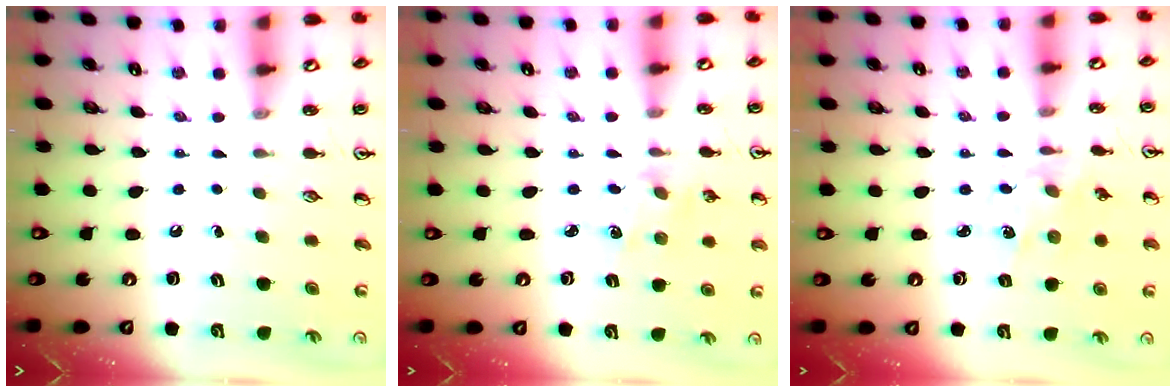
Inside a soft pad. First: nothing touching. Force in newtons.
{"total": 2.5, "press": 2.4, "slide": 0.4}
{"total": 2.3, "press": 2.2, "slide": 0.6}